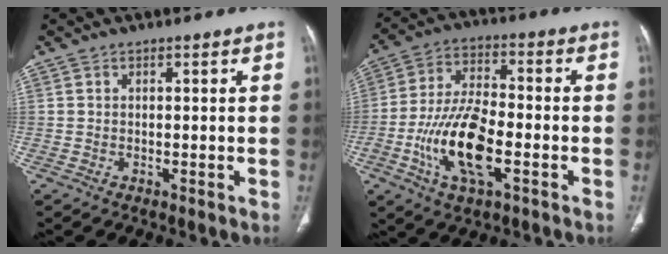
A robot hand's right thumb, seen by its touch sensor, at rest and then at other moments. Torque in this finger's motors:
{"motor_torque": [0.82, 0.75, 1.28, -0.08, 0.20]}